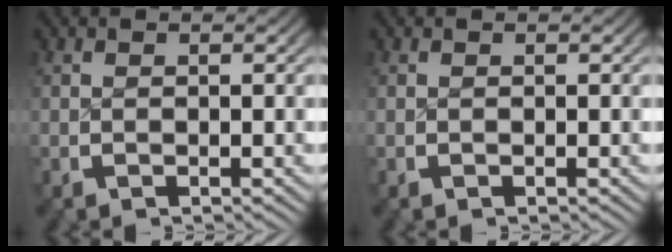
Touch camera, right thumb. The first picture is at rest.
{"total": 0.0}